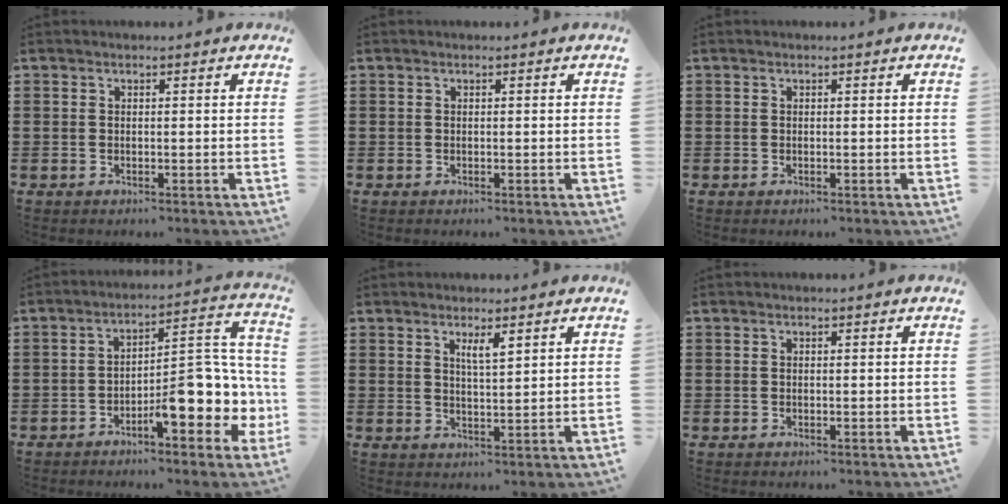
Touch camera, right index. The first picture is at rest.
{"total": 0.0}
{"total": 0.0}
{"total": 9.3, "force": [-3.9, 3.3, 7.8], "torque": [-0.095, -0.016, -0.075]}
{"total": 2.7, "force": [1.7, 0.5, 2.0], "torque": [-0.041, 0.003, 0.028]}
{"total": 0.0}